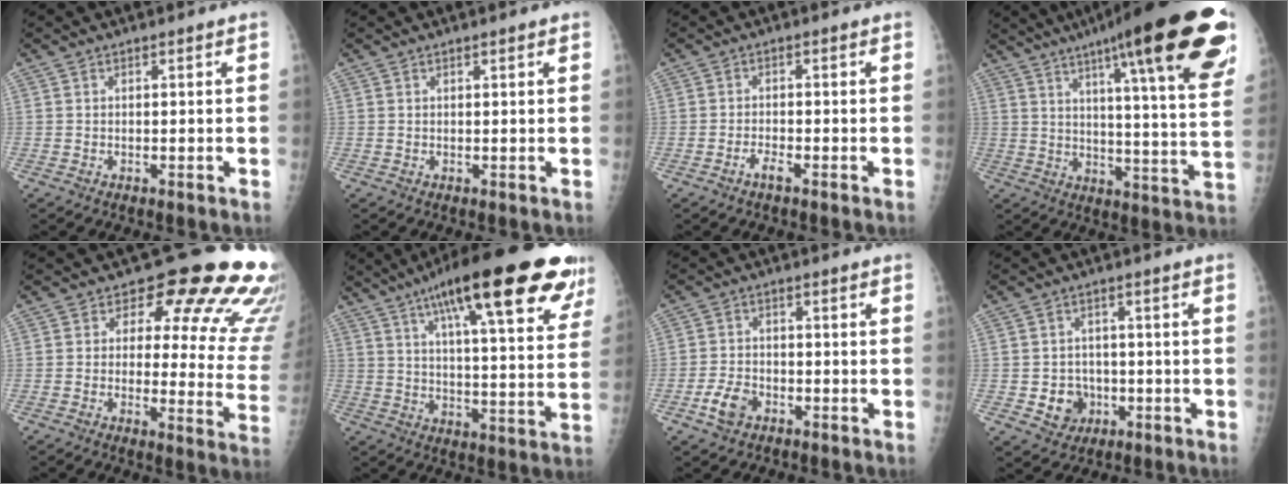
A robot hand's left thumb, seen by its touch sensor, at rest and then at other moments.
{"total": 0.8, "force": [0.5, 0.1, 0.6], "torque": [-0.007, 0.000, 0.008]}
{"total": 1.9, "force": [-1.4, 0.5, 1.3], "torque": [-0.028, 0.006, -0.028]}
{"total": 29.4, "force": [17.2, 4.6, 23.4], "torque": [-0.279, -0.039, 0.233]}
{"total": 18.4, "force": [11.7, 8.3, 11.6], "torque": [-0.081, -0.060, 0.113]}
{"total": 27.6, "force": [15.8, 6.8, 21.6], "torque": [-0.296, -0.020, 0.221]}
{"total": 4.9, "force": [-2.5, 3.2, 2.7], "torque": [-0.049, 0.014, -0.046]}
{"total": 5.9, "force": [-1.5, 5.3, 2.1], "torque": [-0.007, 0.010, -0.018]}